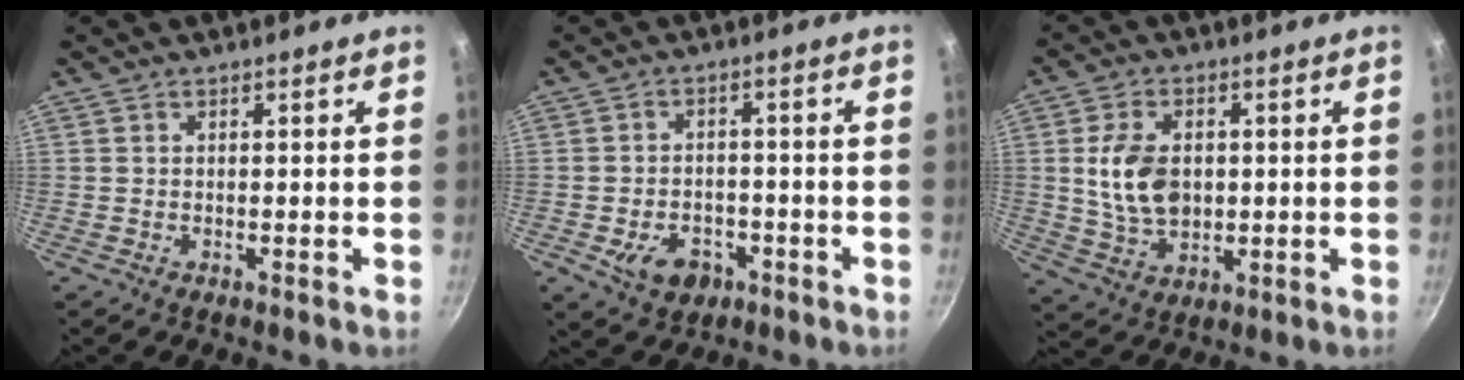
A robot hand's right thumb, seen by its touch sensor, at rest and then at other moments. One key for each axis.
{"total": 7.3, "fx": -3.1, "fy": 5.3, "fz": 4.0, "tx": -0.049, "ty": 0.017, "tz": -0.042}
{"total": 10.5, "fx": 0.8, "fy": 7.1, "fz": 7.7, "tx": -0.129, "ty": -0.005, "tz": 0.020}